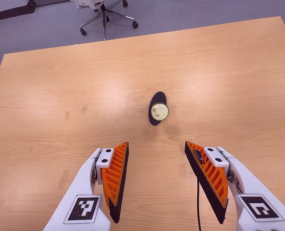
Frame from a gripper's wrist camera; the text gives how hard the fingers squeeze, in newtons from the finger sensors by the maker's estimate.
{"total": 0.0}